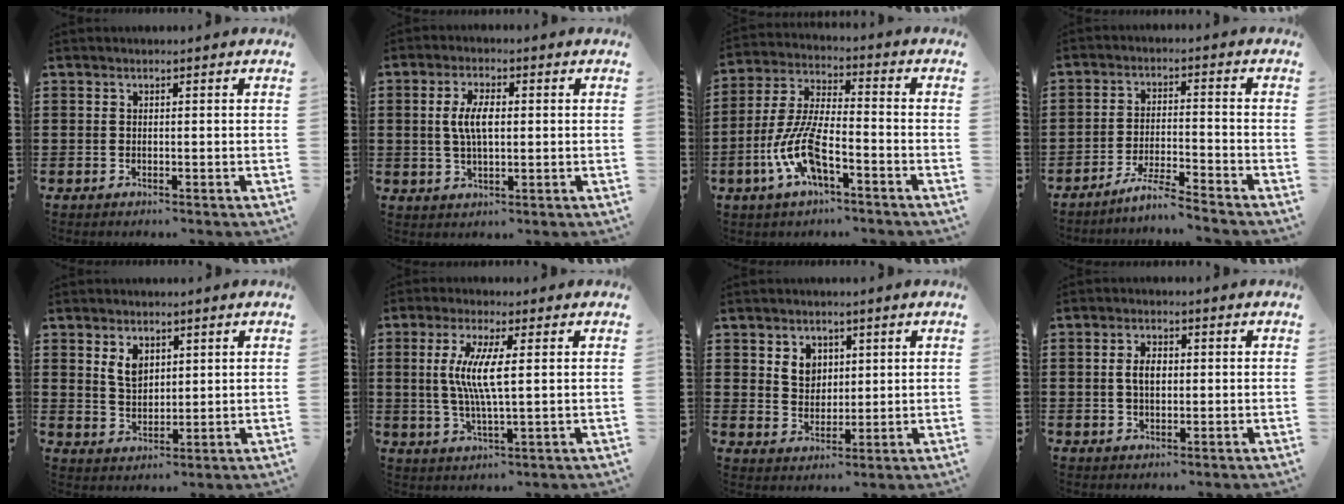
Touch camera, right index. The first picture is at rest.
{"total": 5.4, "force": [0.5, 2.2, 4.9], "torque": [-0.104, 0.006, 0.003]}
{"total": 9.5, "force": [-4.2, 3.0, 8.0], "torque": [-0.194, -0.011, -0.084]}
{"total": 5.0, "force": [-4.6, -0.5, 1.8], "torque": [-0.046, -0.010, -0.093]}
{"total": 4.0, "force": [2.0, 2.5, 2.3], "torque": [-0.055, 0.009, 0.036]}
{"total": 7.3, "force": [1.1, 1.0, 7.1], "torque": [-0.150, -0.009, 0.011]}
{"total": 4.3, "force": [2.0, 3.6, 1.4], "torque": [-0.035, 0.010, 0.036]}
{"total": 3.3, "force": [0.2, 1.8, 2.7], "torque": [-0.046, 0.005, 0.001]}